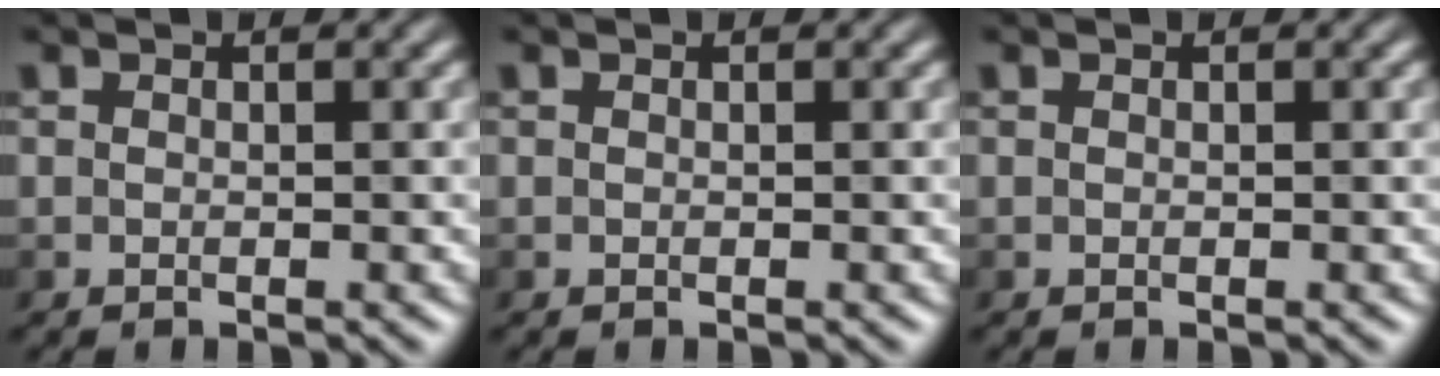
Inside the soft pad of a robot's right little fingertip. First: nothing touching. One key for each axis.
{"total": 0.0}
{"total": 0.0}